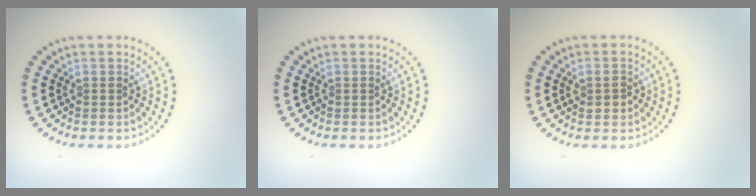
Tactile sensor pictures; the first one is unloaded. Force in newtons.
{"total": 0.0}
{"total": 1.4, "press": 1.4, "slide": 0.1}